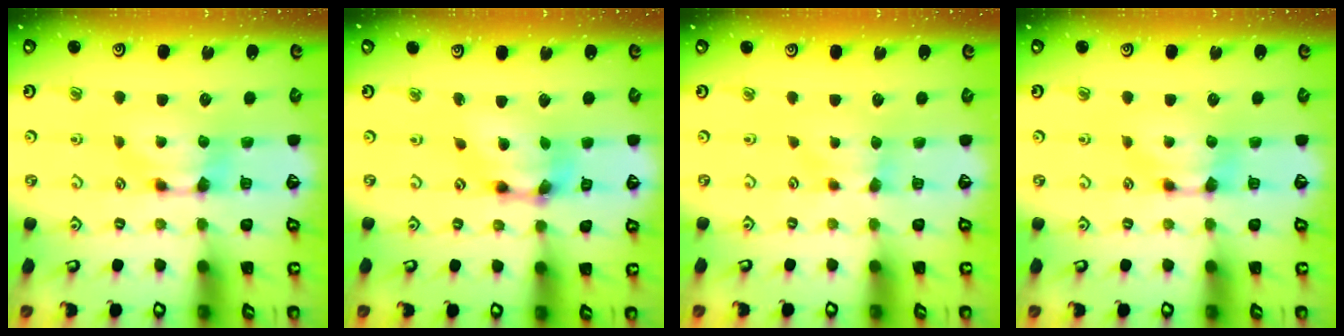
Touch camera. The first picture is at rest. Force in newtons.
{"total": 6.4, "press": 6.0, "slide": 2.0}
{"total": 1.7, "press": 1.6, "slide": 0.4}
{"total": 0.0}